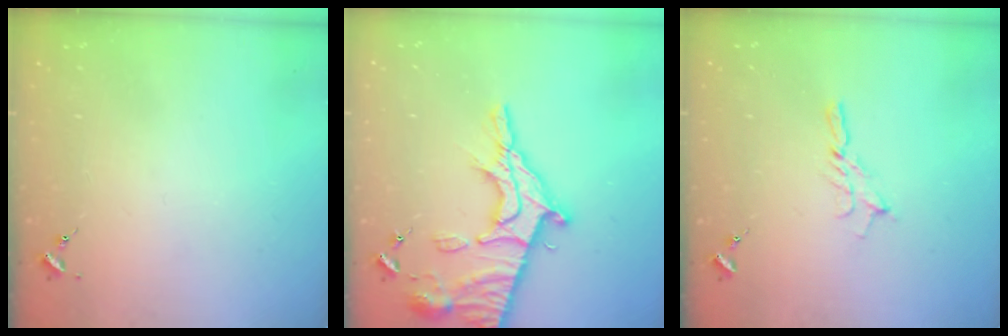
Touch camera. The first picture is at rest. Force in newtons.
{"total": 19.8, "press": 19.8, "slide": 1.8}
{"total": 5.6, "press": 5.6, "slide": 0.2}